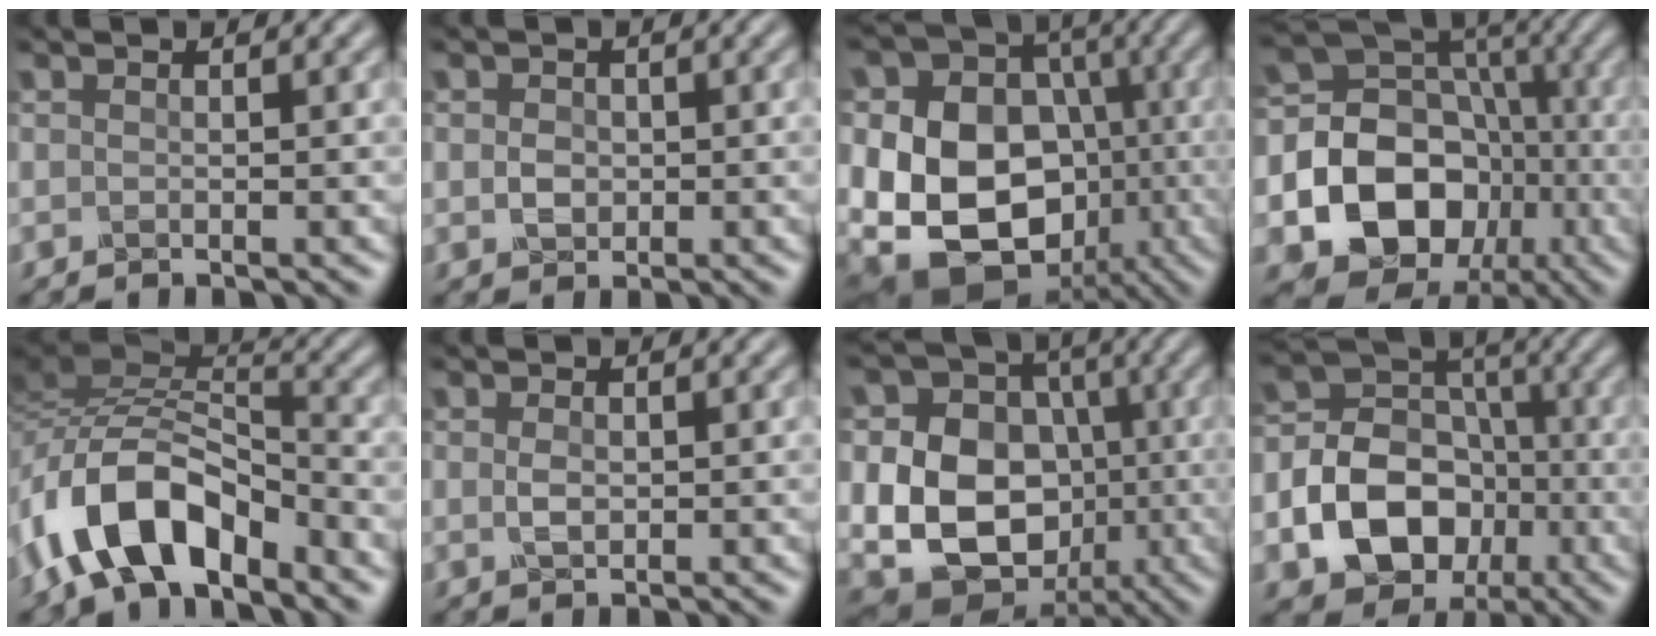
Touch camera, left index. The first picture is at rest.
{"total": 1.4, "force": [0.0, 1.3, 0.6], "torque": [-0.018, 0.003, -0.004]}
{"total": 15.1, "force": [-2.7, 12.2, 8.5], "torque": [-0.168, -0.018, -0.045]}
{"total": 16.7, "force": [-3.6, 14.1, 8.0], "torque": [-0.167, 0.005, -0.068]}
{"total": 10.4, "force": [-5.7, 4.8, 7.2], "torque": [-0.143, 0.013, -0.114]}
{"total": 1.0, "force": [0.1, 0.7, 0.8], "torque": [-0.028, 0.002, 0.002]}
{"total": 13.7, "force": [-2.0, 11.6, 6.8], "torque": [-0.135, -0.011, -0.046]}
{"total": 10.8, "force": [-3.7, 8.7, 5.3], "torque": [-0.106, -0.005, -0.082]}